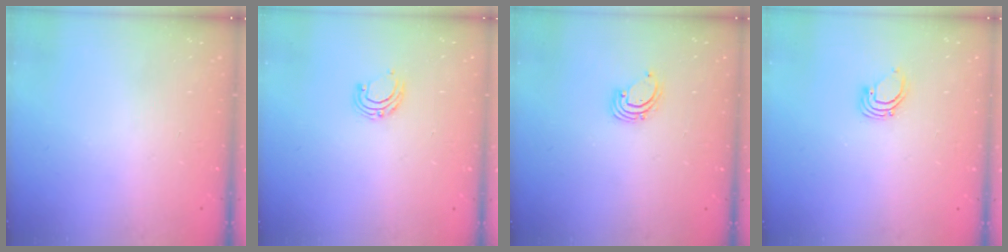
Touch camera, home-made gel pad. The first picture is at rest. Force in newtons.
{"total": 6.6, "press": 6.5, "slide": 0.7}
{"total": 1.6, "press": 1.6, "slide": 0.1}
{"total": 2.7, "press": 2.7, "slide": 0.1}